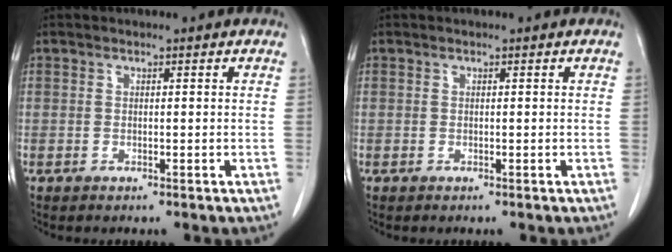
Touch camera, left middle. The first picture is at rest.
{"total": 0.0}